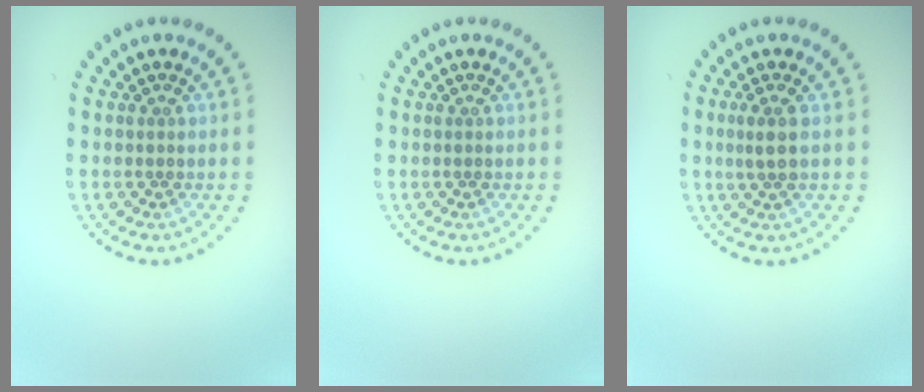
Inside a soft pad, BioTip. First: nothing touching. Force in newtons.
{"total": 0.0}
{"total": 1.7, "press": 1.5, "slide": 0.8}